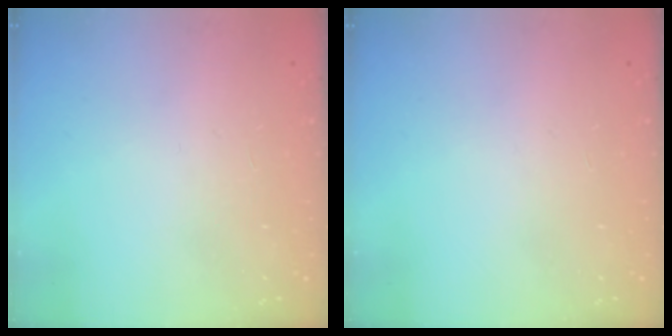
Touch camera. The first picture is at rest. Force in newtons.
{"total": 0.0}